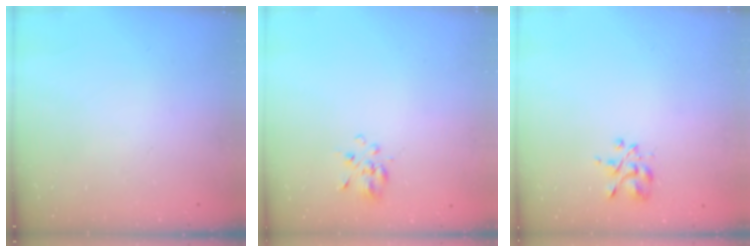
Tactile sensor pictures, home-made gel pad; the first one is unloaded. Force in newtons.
{"total": 4.6, "press": 4.3, "slide": 1.7}
{"total": 3.7, "press": 3.6, "slide": 0.8}